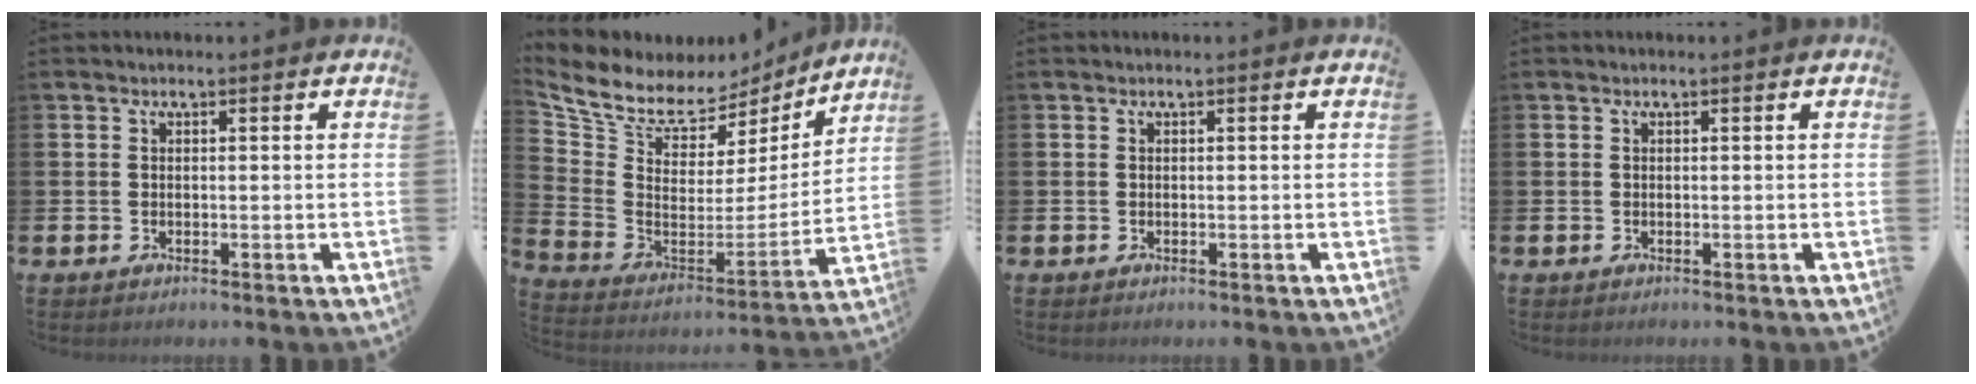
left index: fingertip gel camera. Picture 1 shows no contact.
{"total": 8.7, "force": [7.6, 3.8, 1.9], "torque": [-0.094, -0.052, 0.134]}
{"total": 0.0}
{"total": 0.0}